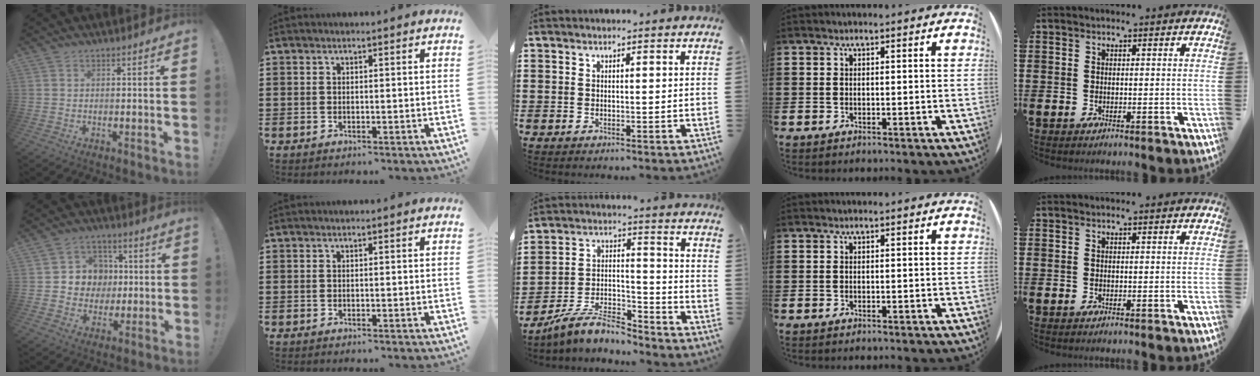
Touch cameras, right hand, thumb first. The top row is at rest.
{"thumb": {"total": 9.1, "force": [-0.2, 9.0, 1.6], "torque": [-0.021, 0.004, 0.008]}, "middle": {"total": 8.6, "force": [-7.7, 1.8, 3.2], "torque": [-0.066, 0.014, -0.153]}}